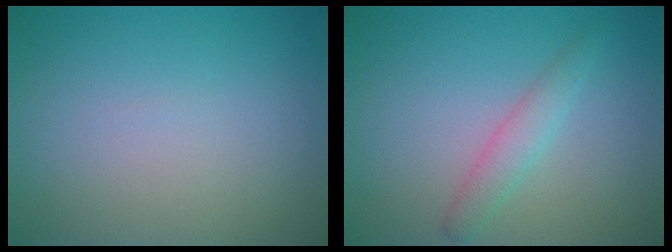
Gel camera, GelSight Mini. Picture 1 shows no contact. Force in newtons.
{"total": 2.1, "press": 2.1, "slide": 0.0}